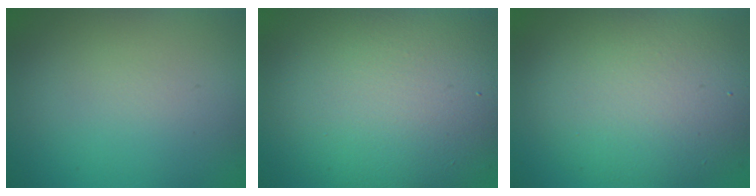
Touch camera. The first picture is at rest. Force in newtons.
{"total": 13.4, "press": 13.3, "slide": 0.8}
{"total": 8.7, "press": 8.7, "slide": 0.6}